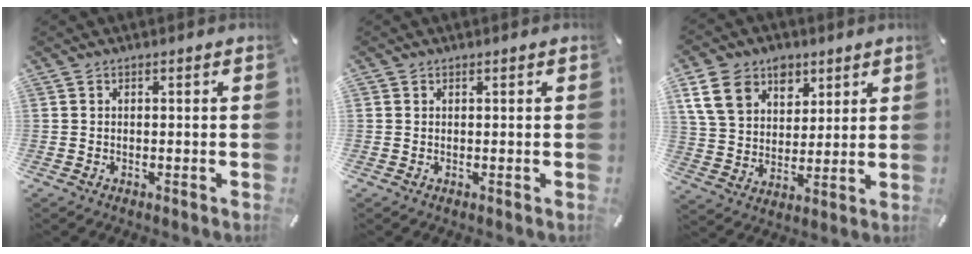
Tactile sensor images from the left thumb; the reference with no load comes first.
{"total": 0.0}
{"total": 12.9, "force": [6.4, 9.7, 5.6], "torque": [-0.113, -0.016, 0.124]}